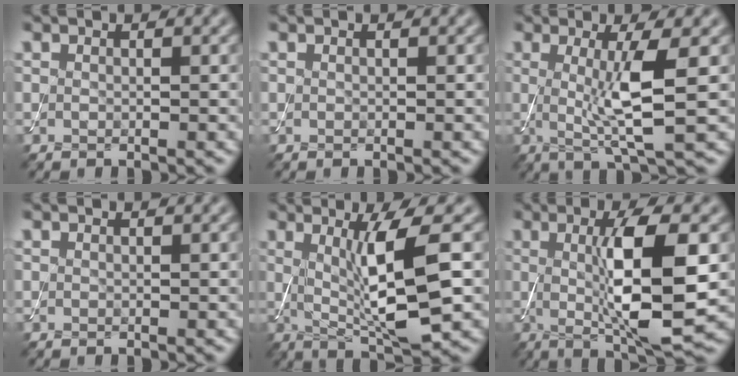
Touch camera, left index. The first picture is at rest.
{"total": 0.0}
{"total": 5.5, "force": [0.3, 0.9, 5.5], "torque": [-0.100, -0.009, 0.006]}
{"total": 0.0}
{"total": 7.4, "force": [0.6, 1.3, 7.2], "torque": [-0.123, -0.008, 0.020]}
{"total": 9.0, "force": [0.2, 2.0, 8.8], "torque": [-0.136, -0.012, 0.010]}